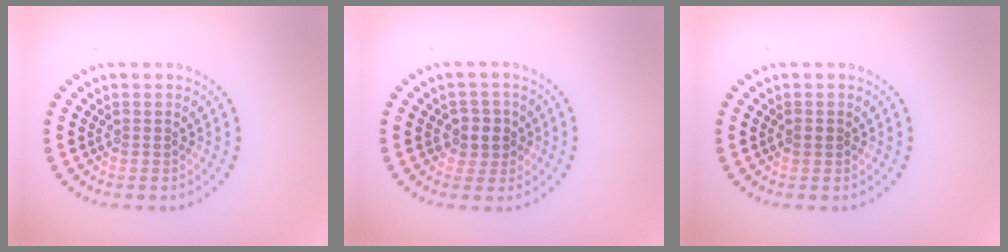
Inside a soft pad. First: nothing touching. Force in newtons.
{"total": 2.1, "press": 2.0, "slide": 0.8}
{"total": 0.9, "press": 0.9, "slide": 0.1}